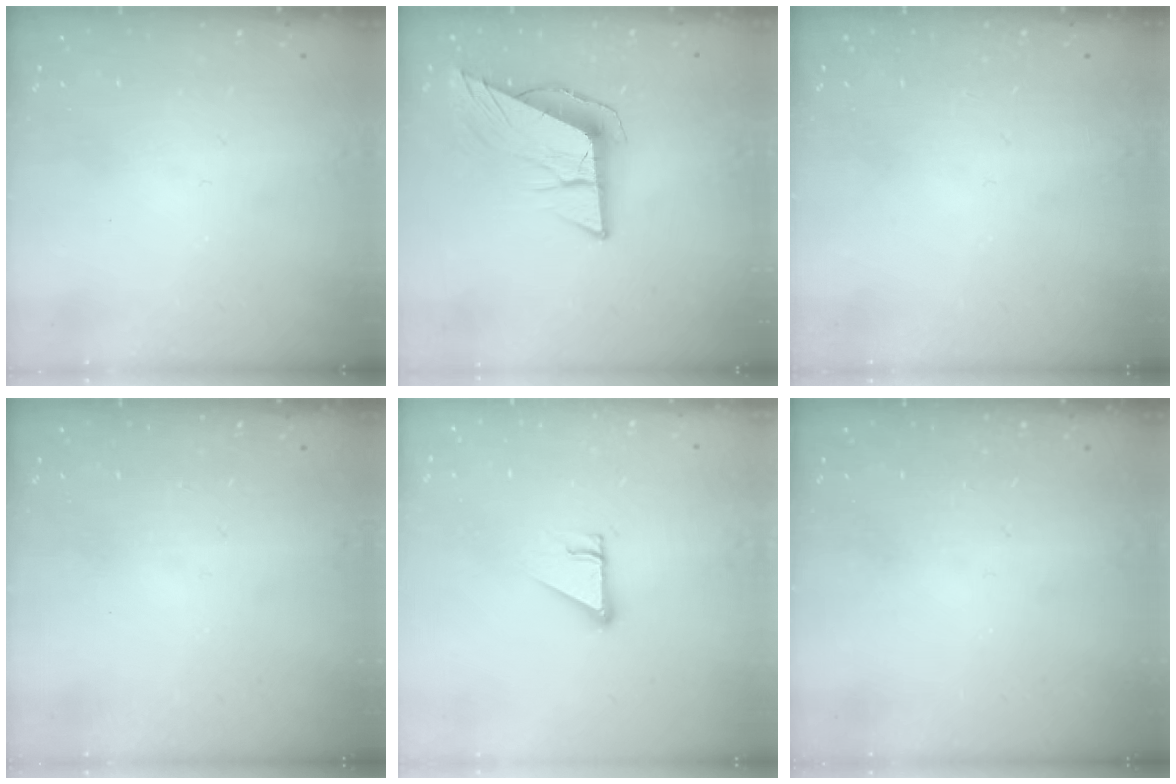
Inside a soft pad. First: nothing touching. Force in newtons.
{"total": 9.3, "press": 9.2, "slide": 1.6}
{"total": 0.0}
{"total": 0.0}
{"total": 2.7, "press": 2.7, "slide": 0.0}
{"total": 0.0}